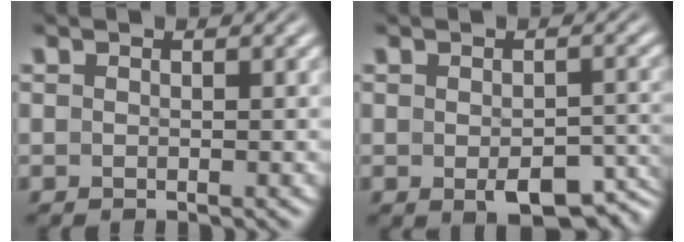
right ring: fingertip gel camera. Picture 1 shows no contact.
{"total": 4.5, "force": [-2.9, 1.7, 2.9], "torque": [-0.035, -0.018, -0.036]}